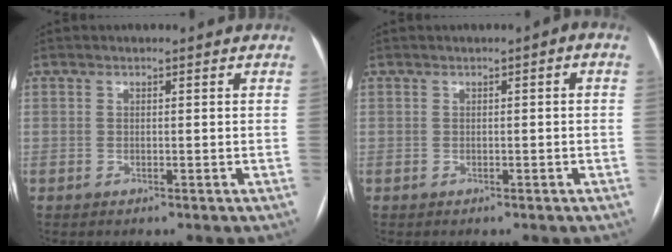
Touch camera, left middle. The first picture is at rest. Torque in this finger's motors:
{"motor_torque": [0.25, -0.49, 0.22, 0.04]}